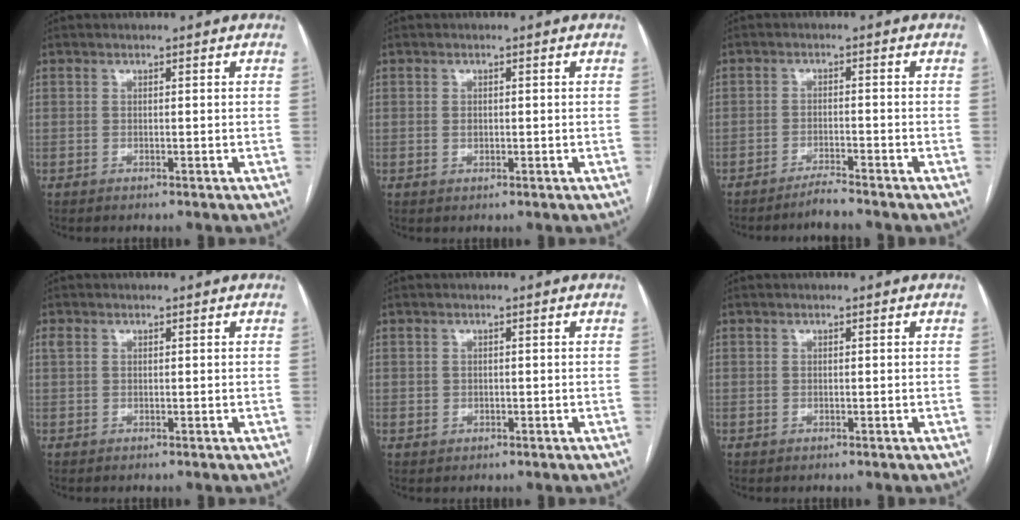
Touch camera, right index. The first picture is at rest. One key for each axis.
{"total": 0.9, "fx": 0.0, "fy": 0.7, "fz": 0.6, "tx": -0.010, "ty": 0.000, "tz": 0.001}
{"total": 2.9, "fx": -2.8, "fy": -0.7, "fz": 0.7, "tx": -0.015, "ty": -0.011, "tz": -0.049}
{"total": 1.1, "fx": 0.5, "fy": 0.7, "fz": 0.7, "tx": -0.021, "ty": 0.017, "tz": 0.014}
{"total": 1.0, "fx": 0.0, "fy": 1.0, "fz": 0.3, "tx": -0.004, "ty": 0.002, "tz": 0.005}
{"total": 0.0}